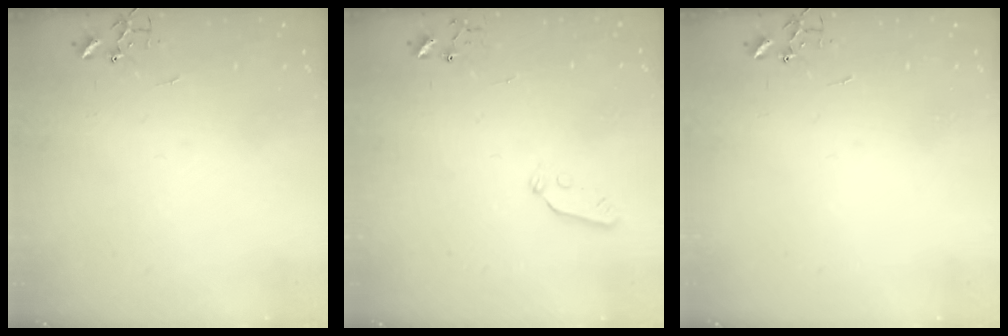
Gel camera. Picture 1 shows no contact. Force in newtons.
{"total": 4.2, "press": 4.2, "slide": 0.5}
{"total": 0.0}